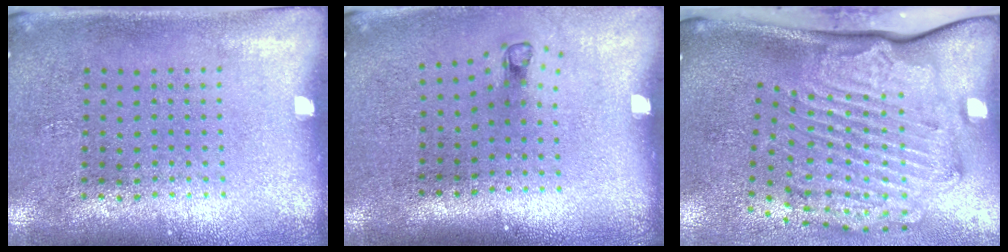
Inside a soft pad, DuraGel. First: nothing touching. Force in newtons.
{"total": 0.8, "press": 0.4, "slide": 0.7}
{"total": 2.8, "press": 2.2, "slide": 1.7}